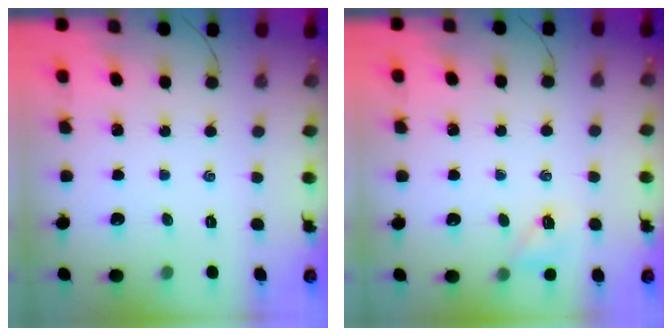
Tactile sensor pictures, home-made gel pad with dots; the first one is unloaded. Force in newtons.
{"total": 6.4, "press": 6.2, "slide": 1.6}